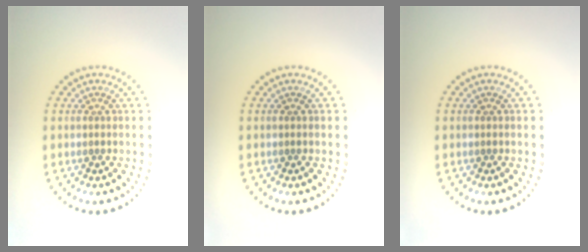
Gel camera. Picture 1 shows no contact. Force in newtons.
{"total": 0.0}
{"total": 0.0}